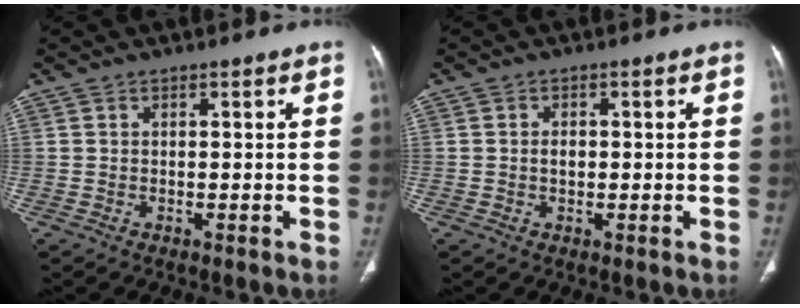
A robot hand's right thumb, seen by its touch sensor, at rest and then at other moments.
{"total": 1.7, "force": [-0.1, 1.2, 1.2], "torque": [-0.015, 0.002, -0.003]}